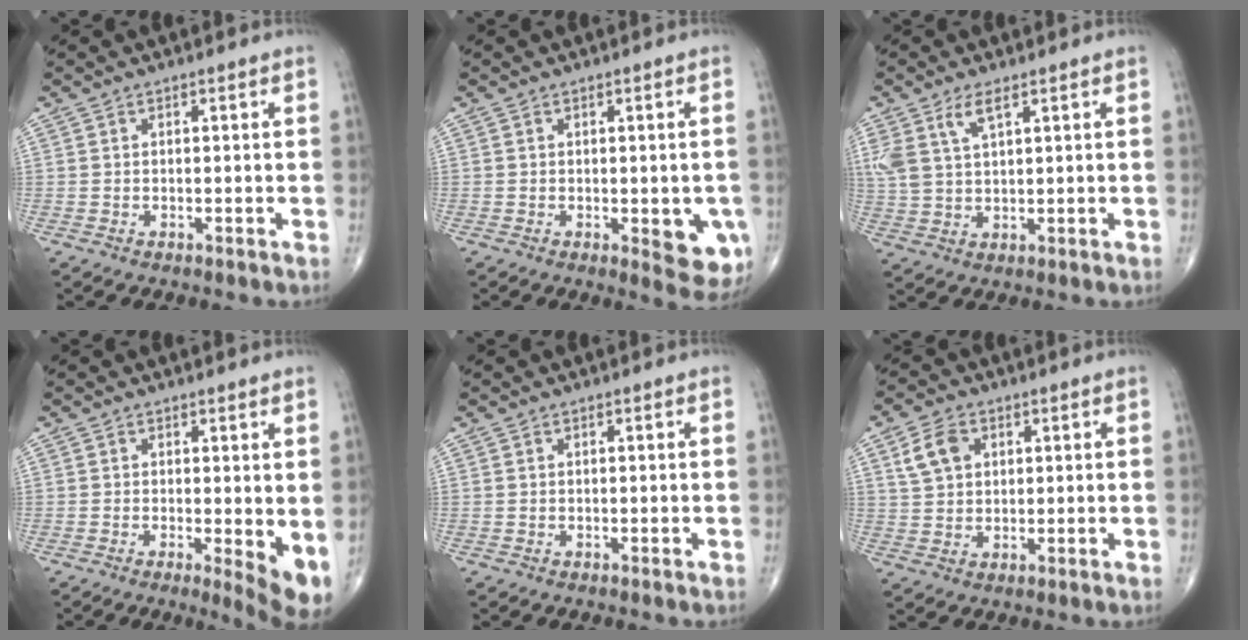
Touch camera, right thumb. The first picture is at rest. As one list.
[{"total": 7.7, "force": [-1.9, 3.1, 6.7], "torque": [-0.056, -0.011, -0.016]}, {"total": 6.8, "force": [3.5, 2.7, 5.1], "torque": [-0.123, -0.005, 0.077]}, {"total": 5.9, "force": [-0.1, 1.7, 5.7], "torque": [-0.076, -0.015, -0.001]}, {"total": 0.0}, {"total": 6.3, "force": [2.4, 4.5, 3.7], "torque": [-0.057, -0.001, 0.046]}]